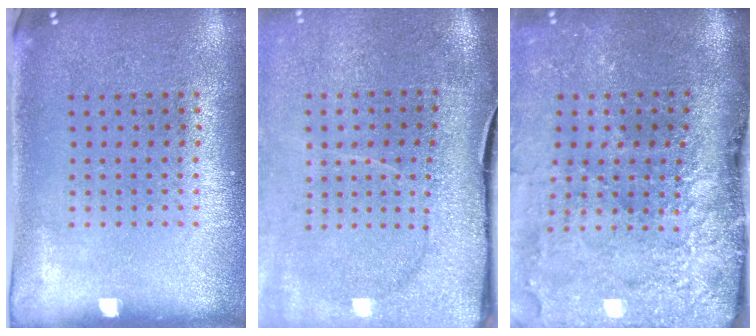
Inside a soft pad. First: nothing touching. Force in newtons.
{"total": 3.9, "press": 3.2, "slide": 2.3}
{"total": 4.9, "press": 3.8, "slide": 3.0}